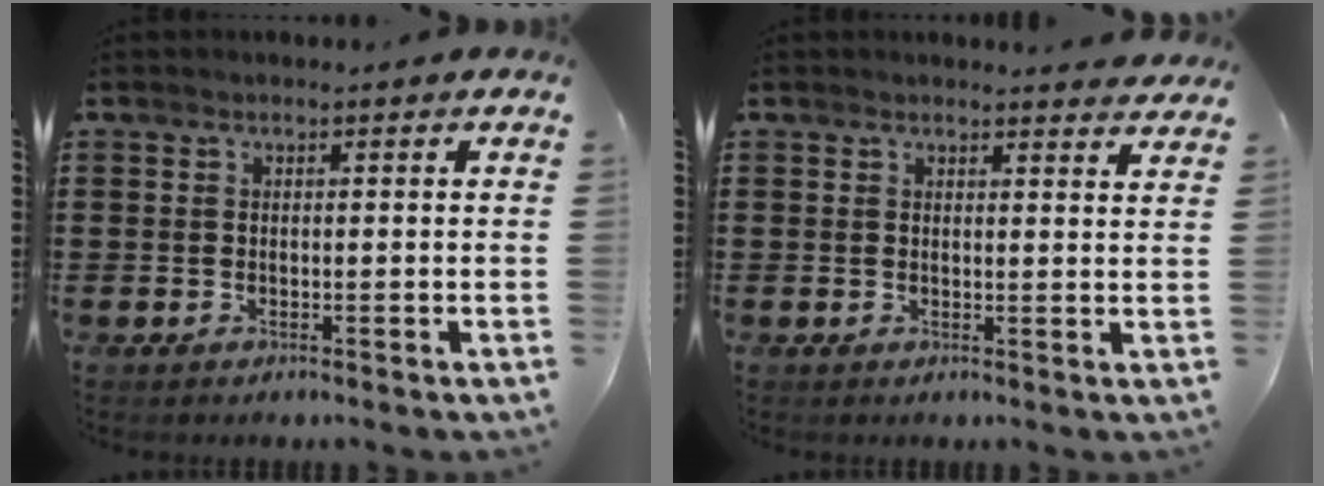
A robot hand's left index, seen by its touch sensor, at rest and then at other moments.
{"total": 1.8, "force": [1.8, 0.2, 0.2], "torque": [-0.001, -0.004, 0.034]}